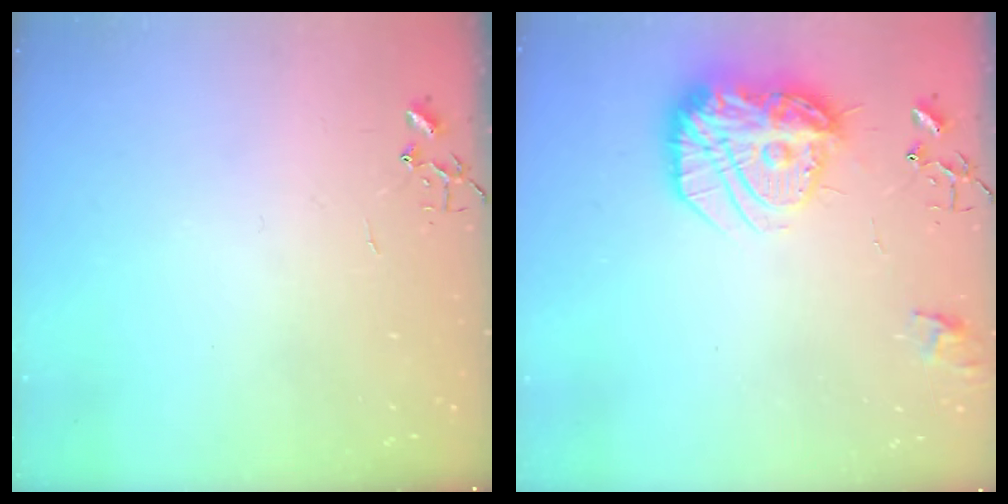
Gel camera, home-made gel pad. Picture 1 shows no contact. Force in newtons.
{"total": 17.7, "press": 17.7, "slide": 1.2}